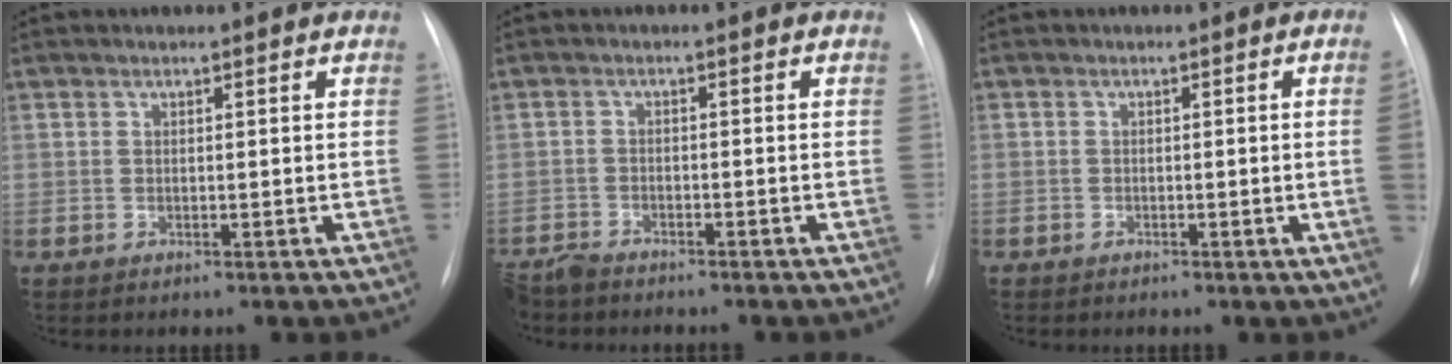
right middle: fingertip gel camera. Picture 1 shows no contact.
{"total": 4.4, "force": [-4.2, 1.2, 0.7], "torque": [-0.010, -0.013, -0.077]}
{"total": 2.3, "force": [-0.5, -0.4, 2.2], "torque": [-0.031, 0.001, -0.010]}